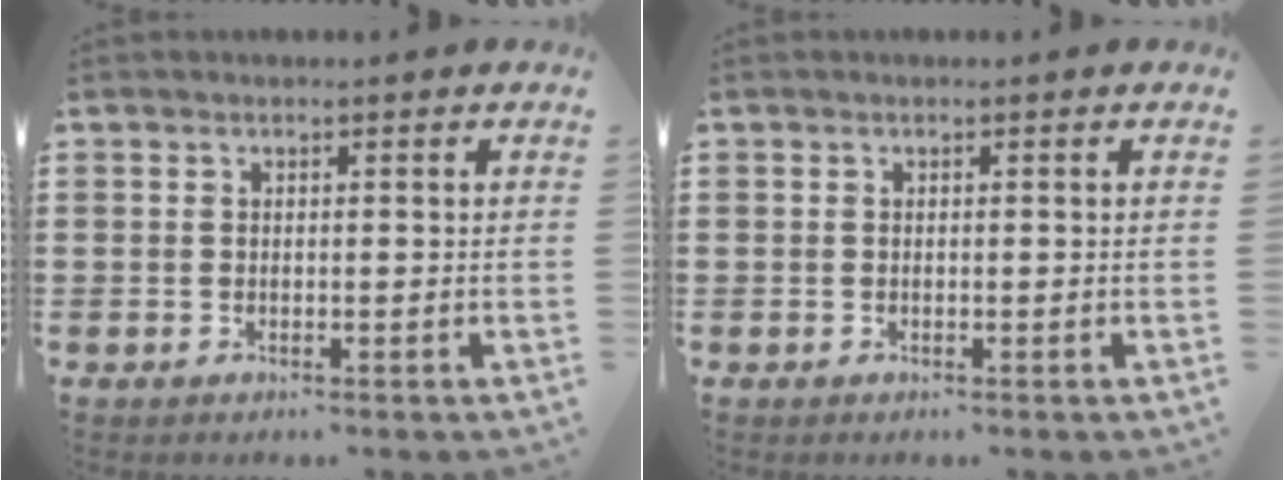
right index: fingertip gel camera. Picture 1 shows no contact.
{"total": 0.0}